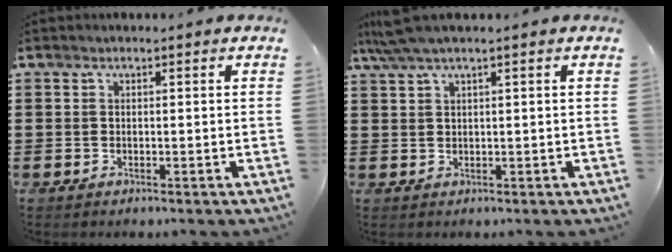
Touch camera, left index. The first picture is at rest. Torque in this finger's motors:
{"motor_torque": [0.62, -1.30, 0.56, 0.17]}